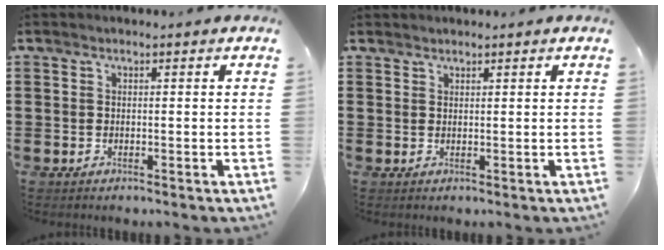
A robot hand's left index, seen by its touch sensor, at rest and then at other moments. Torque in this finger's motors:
{"motor_torque": [-0.57, 0.21, -0.07, -0.03]}